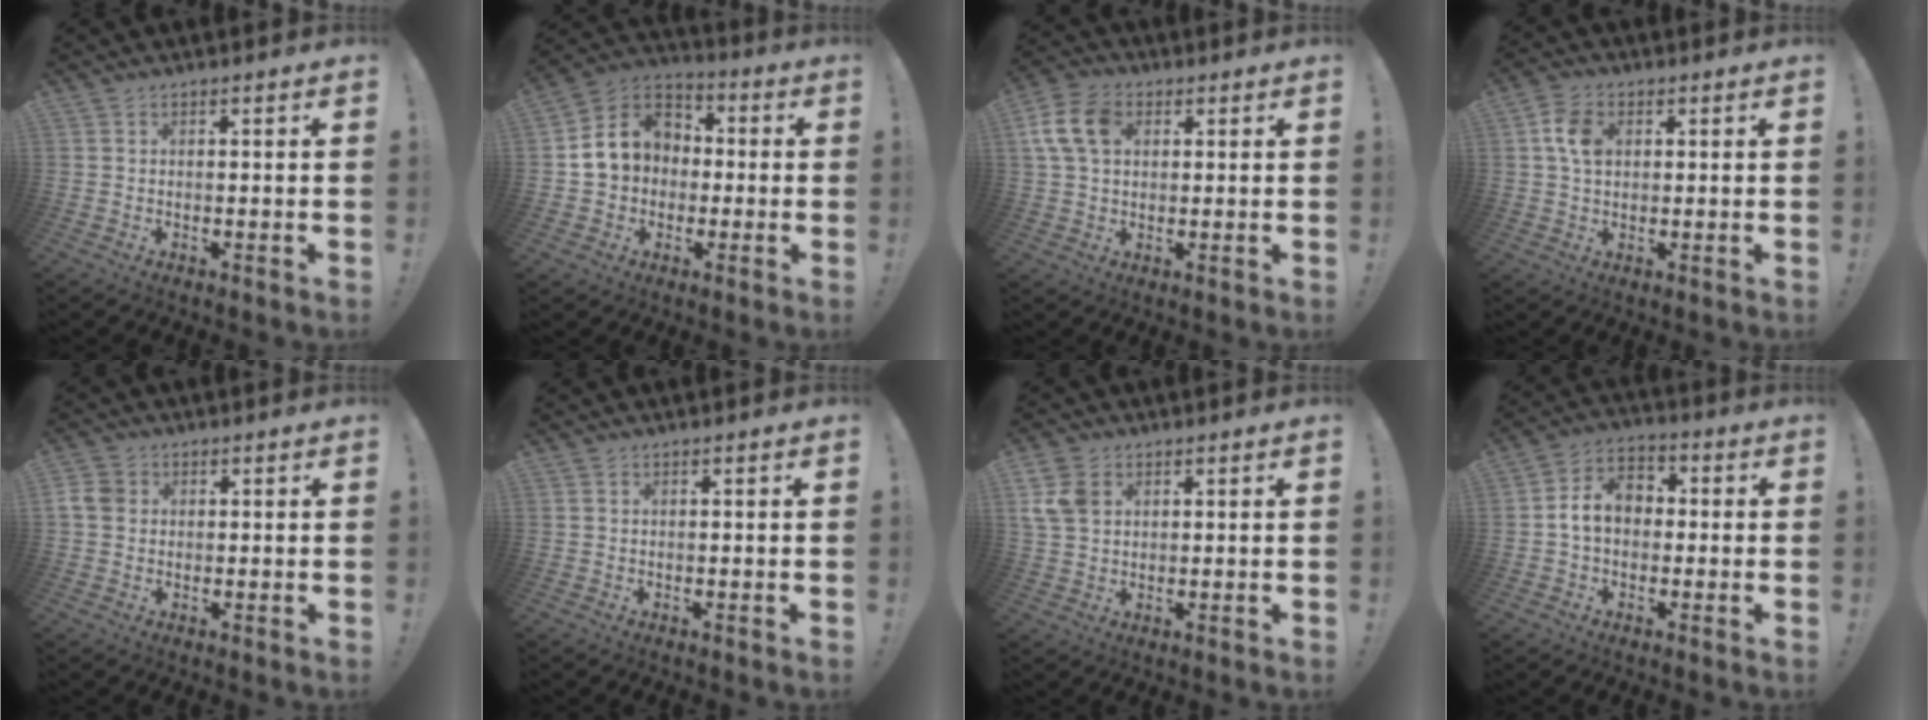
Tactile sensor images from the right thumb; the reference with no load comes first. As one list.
[{"total": 12.7, "force": [0.9, 11.2, 6.0], "torque": [-0.084, 0.012, 0.027]}, {"total": 11.4, "force": [3.2, 7.9, 7.5], "torque": [-0.144, 0.011, 0.067]}, {"total": 7.6, "force": [1.5, 5.5, 5.0], "torque": [-0.081, 0.006, 0.029]}, {"total": 5.4, "force": [0.8, 4.6, 2.8], "torque": [-0.069, 0.010, 0.017]}, {"total": 0.0}, {"total": 7.3, "force": [2.5, 5.4, 4.3], "torque": [-0.091, 0.003, 0.051]}, {"total": 9.9, "force": [0.7, 7.3, 6.7], "torque": [-0.109, 0.010, 0.017]}]